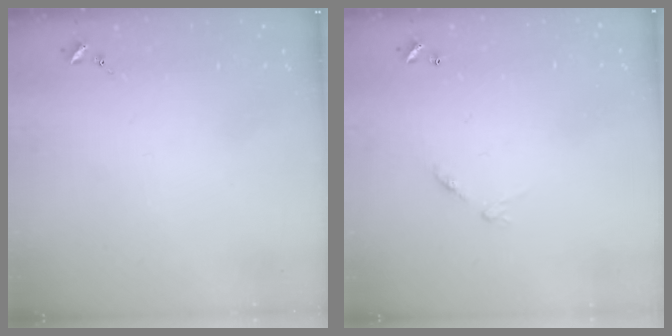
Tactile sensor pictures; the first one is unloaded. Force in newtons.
{"total": 6.9, "press": 6.8, "slide": 0.6}